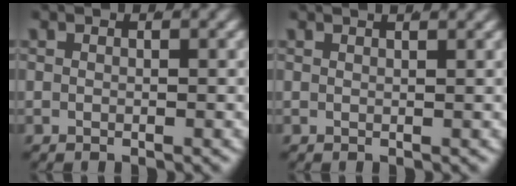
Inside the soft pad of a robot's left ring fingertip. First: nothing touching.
{"total": 1.5, "force": [1.3, -0.3, 0.7], "torque": [-0.001, 0.005, 0.019]}